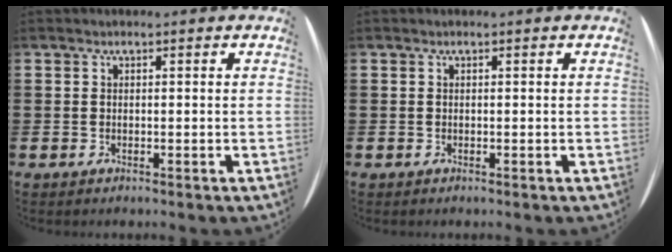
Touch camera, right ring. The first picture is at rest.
{"total": 0.0}